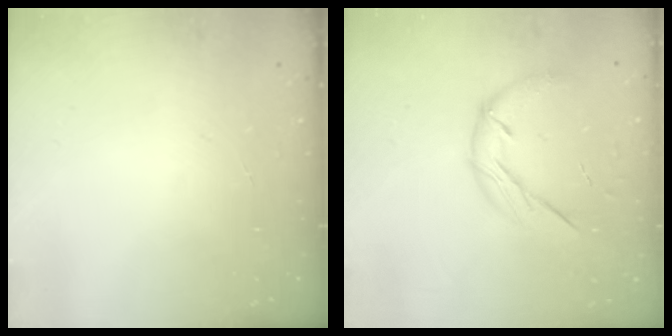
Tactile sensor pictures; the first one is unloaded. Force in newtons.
{"total": 9.1, "press": 9.1, "slide": 0.6}